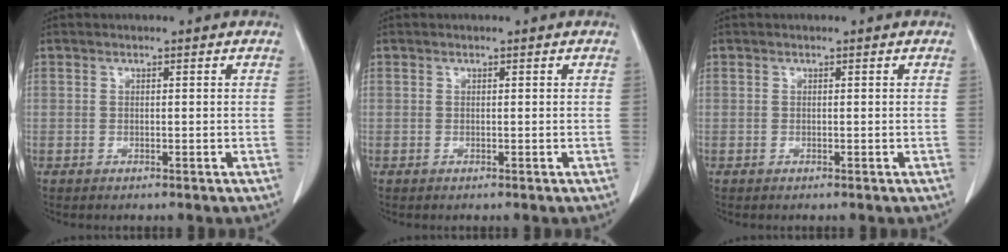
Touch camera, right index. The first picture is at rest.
{"total": 0.0}
{"total": 0.0}